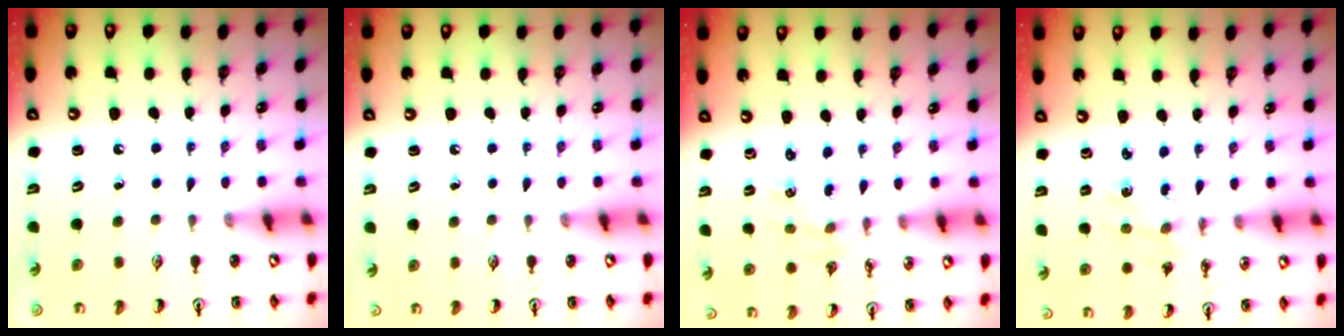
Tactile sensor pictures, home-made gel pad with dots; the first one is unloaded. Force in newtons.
{"total": 0.0}
{"total": 1.0, "press": 0.9, "slide": 0.2}
{"total": 1.5, "press": 1.5, "slide": 0.3}